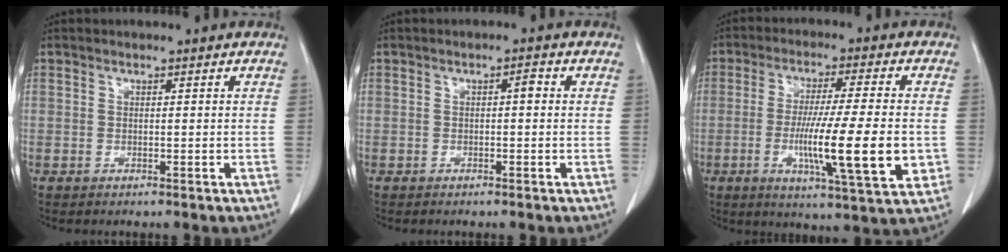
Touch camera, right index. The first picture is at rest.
{"total": 1.2, "force": [0.1, 0.4, 1.2], "torque": [-0.018, 0.005, 0.003]}
{"total": 14.5, "force": [-2.8, 0.7, 14.2], "torque": [-0.237, -0.021, -0.044]}